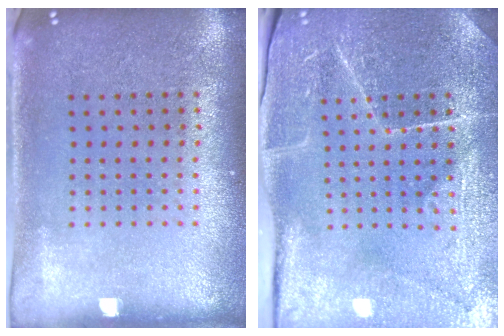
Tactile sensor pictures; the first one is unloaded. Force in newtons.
{"total": 4.0, "press": 3.9, "slide": 0.3}